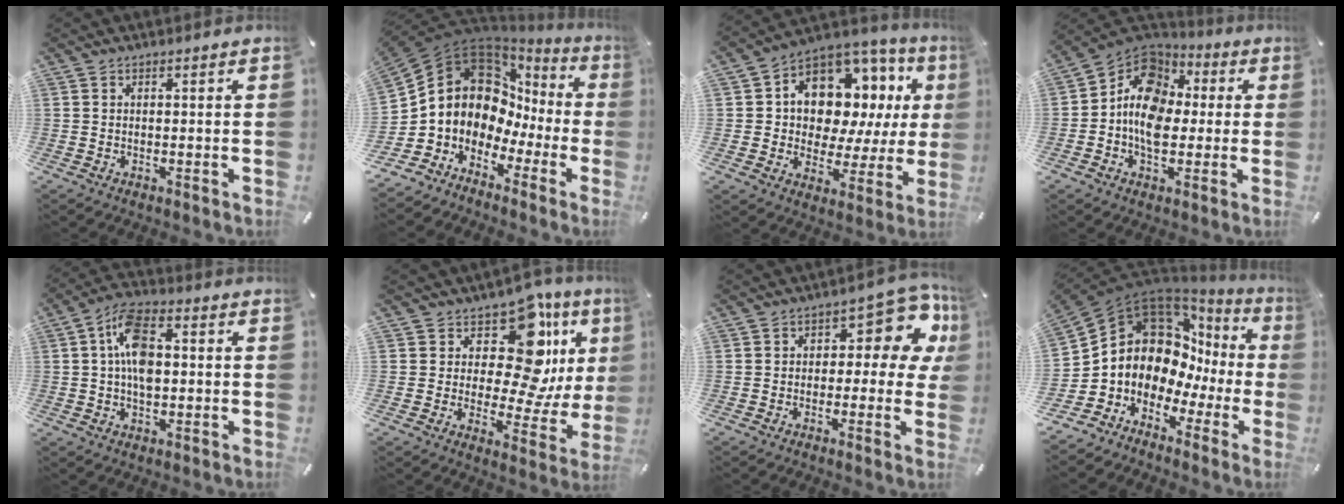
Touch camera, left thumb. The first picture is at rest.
{"total": 10.7, "force": [3.4, 9.2, 4.2], "torque": [-0.102, -0.061, 0.064]}
{"total": 12.2, "force": [5.5, 9.0, 6.2], "torque": [-0.097, -0.057, 0.102]}
{"total": 12.0, "force": [-1.1, 9.8, 6.8], "torque": [-0.129, 0.009, -0.022]}
{"total": 10.1, "force": [0.5, 6.0, 8.2], "torque": [-0.151, 0.007, 0.007]}
{"total": 17.0, "force": [7.3, 9.1, 12.3], "torque": [-0.165, -0.067, 0.122]}
{"total": 10.3, "force": [3.5, 5.5, 8.0], "torque": [-0.097, -0.028, 0.058]}
{"total": 10.6, "force": [3.5, 9.0, 4.4], "torque": [-0.095, -0.072, 0.062]}